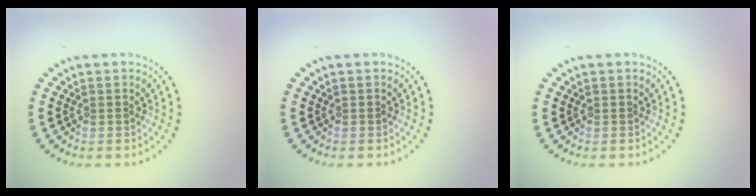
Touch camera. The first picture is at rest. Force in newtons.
{"total": 0.0}
{"total": 0.0}